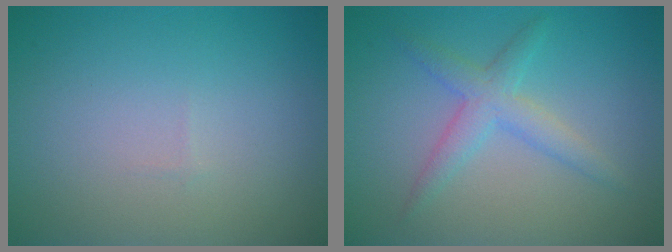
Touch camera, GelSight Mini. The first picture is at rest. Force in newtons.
{"total": 2.8, "press": 2.8, "slide": 0.1}